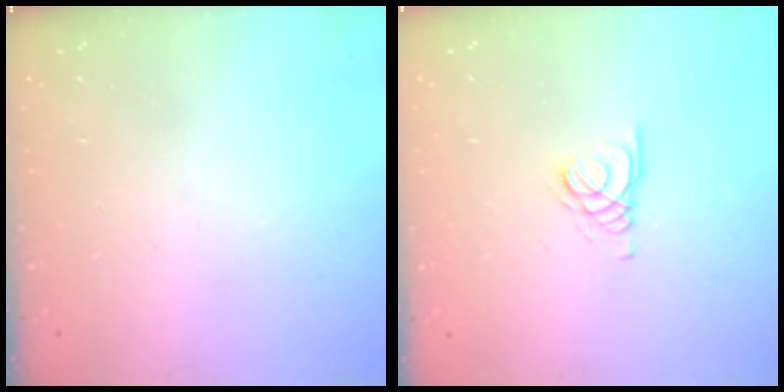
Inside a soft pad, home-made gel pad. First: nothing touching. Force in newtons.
{"total": 1.6, "press": 1.6, "slide": 0.2}